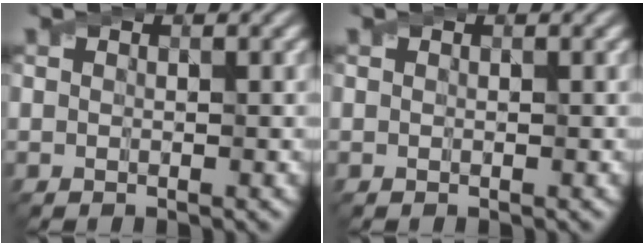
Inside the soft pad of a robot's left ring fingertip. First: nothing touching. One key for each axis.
{"total": 0.0}